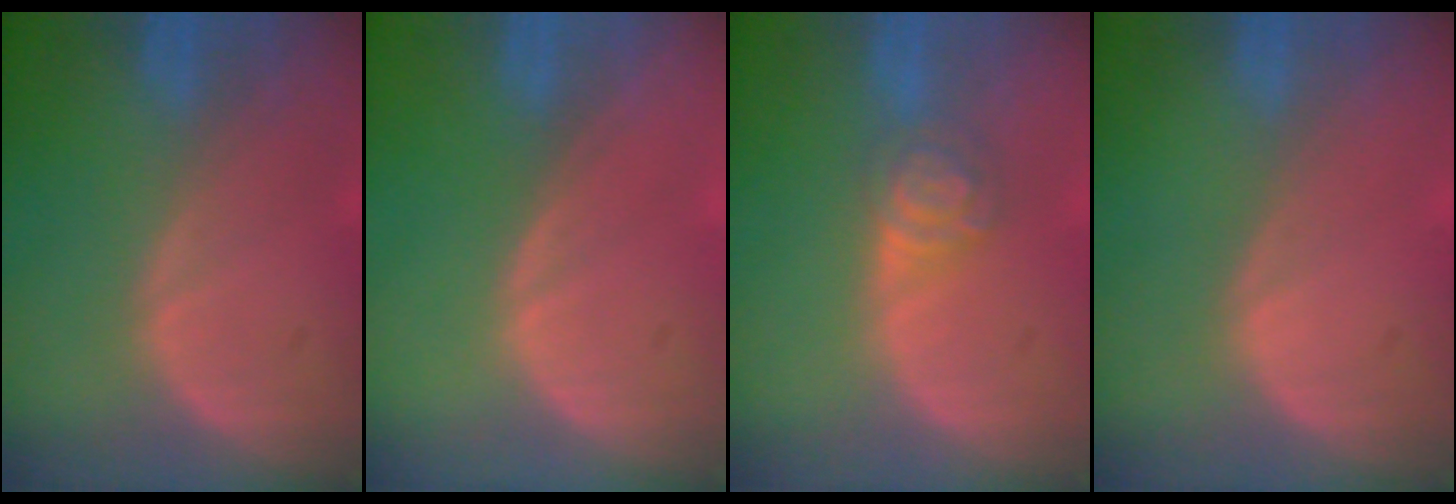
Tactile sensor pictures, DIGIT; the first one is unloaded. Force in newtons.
{"total": 0.0}
{"total": 4.3, "press": 4.0, "slide": 1.7}
{"total": 0.0}